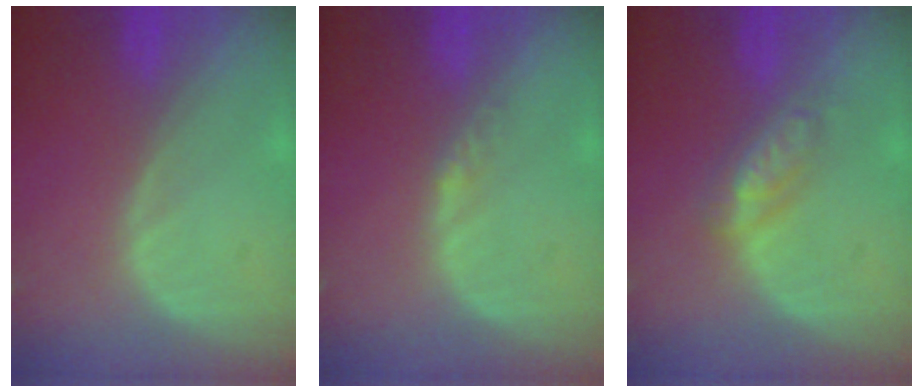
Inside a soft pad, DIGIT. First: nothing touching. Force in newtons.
{"total": 1.4, "press": 1.1, "slide": 0.8}
{"total": 4.6, "press": 4.3, "slide": 1.5}